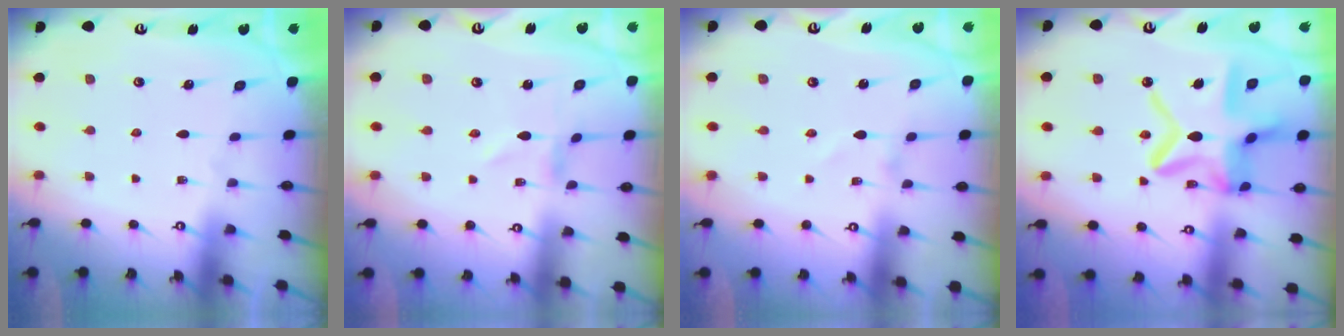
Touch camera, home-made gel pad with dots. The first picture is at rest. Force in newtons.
{"total": 0.9, "press": 0.8, "slide": 0.1}
{"total": 1.0, "press": 1.0, "slide": 0.0}
{"total": 18.8, "press": 18.7, "slide": 1.7}